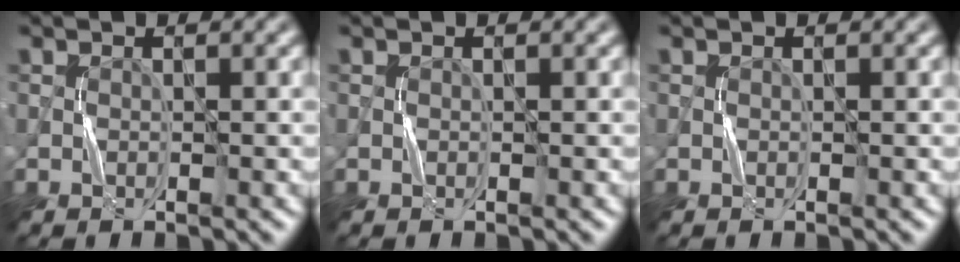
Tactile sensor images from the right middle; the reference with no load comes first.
{"total": 0.0}
{"total": 0.0}